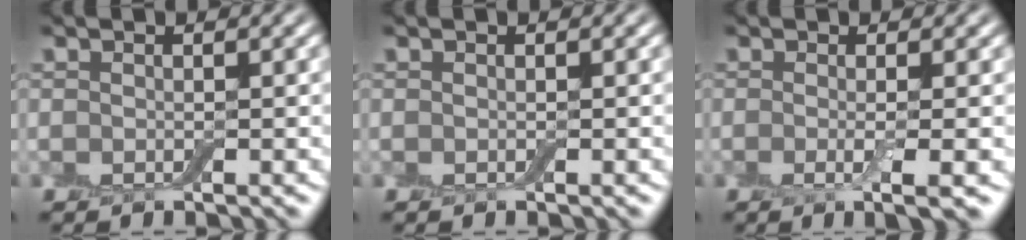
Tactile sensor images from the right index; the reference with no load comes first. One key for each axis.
{"total": 0.0}
{"total": 2.7, "fx": -0.4, "fy": 0.6, "fz": 2.6, "tx": -0.039, "ty": -0.008, "tz": -0.008}